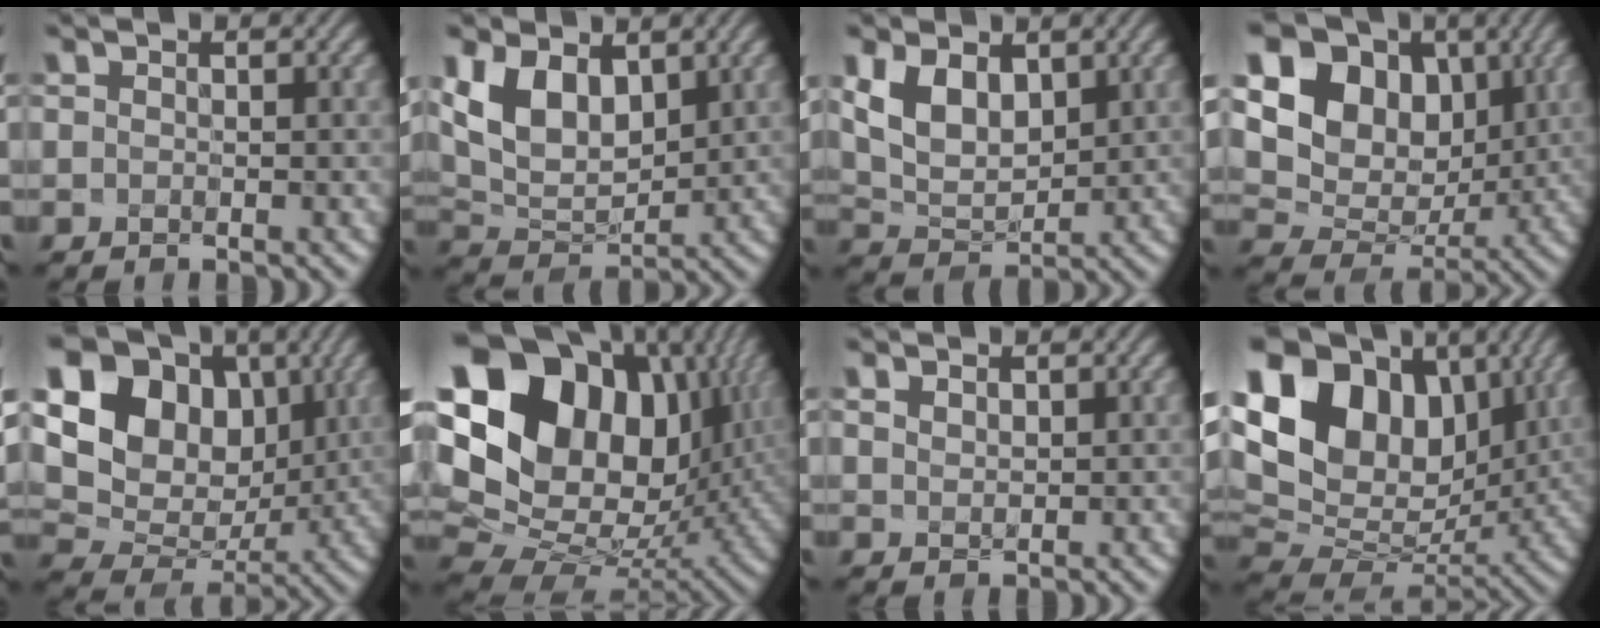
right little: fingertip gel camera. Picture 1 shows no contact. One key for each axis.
{"total": 5.3, "fx": 2.0, "fy": 3.2, "fz": 3.7, "tx": -0.078, "ty": -0.012, "tz": 0.042}
{"total": 3.8, "fx": 1.5, "fy": 2.3, "fz": 2.7, "tx": -0.057, "ty": -0.012, "tz": 0.038}
{"total": 15.2, "fx": 5.0, "fy": 12.1, "fz": 7.8, "tx": -0.184, "ty": 0.030, "tz": 0.101}
{"total": 17.5, "fx": 5.1, "fy": 14.2, "fz": 8.7, "tx": -0.204, "ty": 0.031, "tz": 0.095}
{"total": 20.6, "fx": 7.3, "fy": 14.9, "fz": 12.3, "tx": -0.296, "ty": 0.044, "tz": 0.149}
{"total": 1.6, "fx": 1.1, "fy": 1.0, "fz": 0.7, "tx": -0.027, "ty": 0.009, "tz": 0.016}
{"total": 15.1, "fx": 5.2, "fy": 10.5, "fz": 9.5, "tx": -0.191, "ty": 0.026, "tz": 0.101}